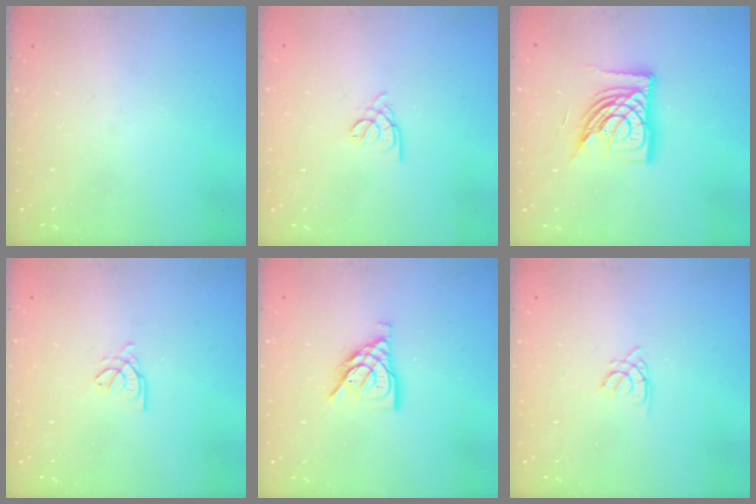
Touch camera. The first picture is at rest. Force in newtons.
{"total": 2.2, "press": 2.1, "slide": 0.5}
{"total": 15.7, "press": 15.5, "slide": 2.2}
{"total": 2.4, "press": 2.4, "slide": 0.1}
{"total": 9.9, "press": 9.8, "slide": 1.2}
{"total": 0.5, "press": 0.4, "slide": 0.3}